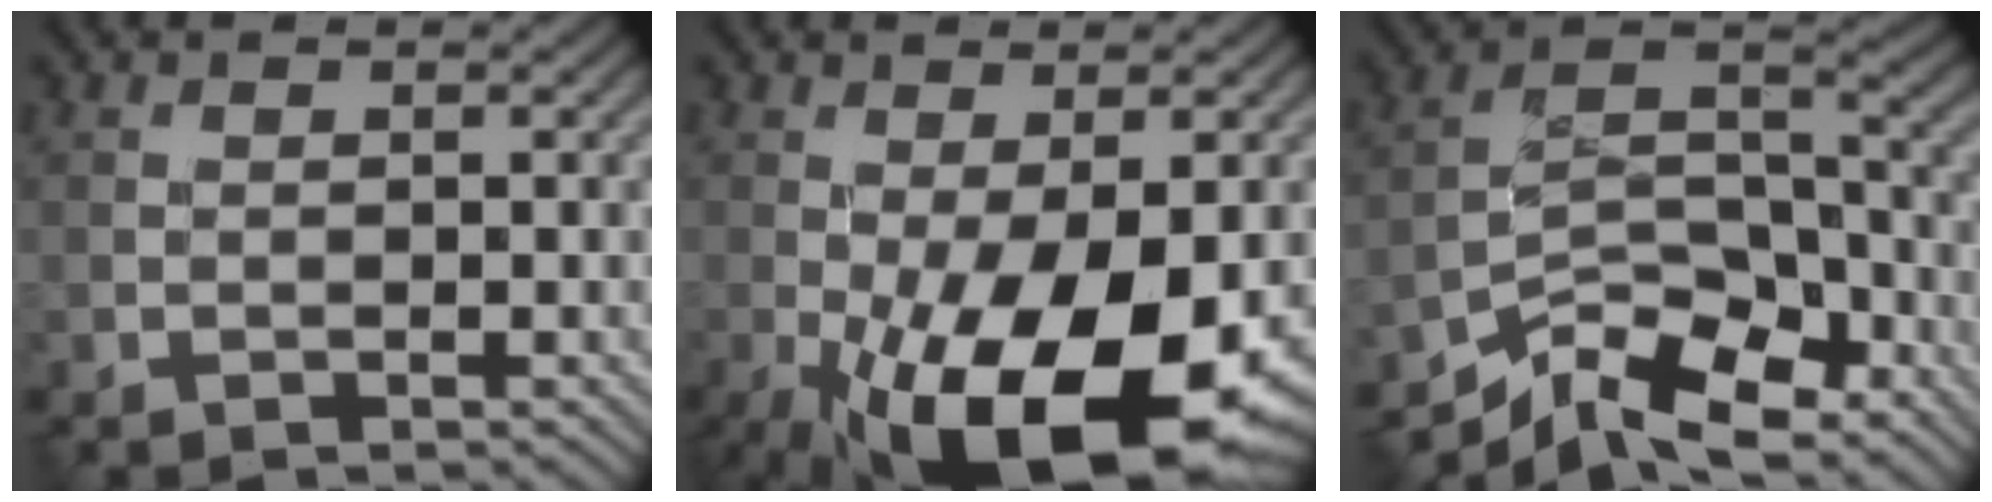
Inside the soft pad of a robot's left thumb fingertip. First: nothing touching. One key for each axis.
{"total": 15.8, "fx": -6.0, "fy": 6.8, "fz": 13.0, "tx": -0.232, "ty": -0.049, "tz": -0.073}
{"total": 11.7, "fx": -9.4, "fy": 4.0, "fz": 5.6, "tx": -0.096, "ty": 0.003, "tz": -0.179}